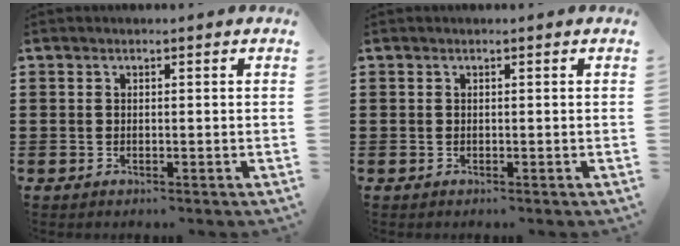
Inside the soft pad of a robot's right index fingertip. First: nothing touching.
{"total": 0.0}